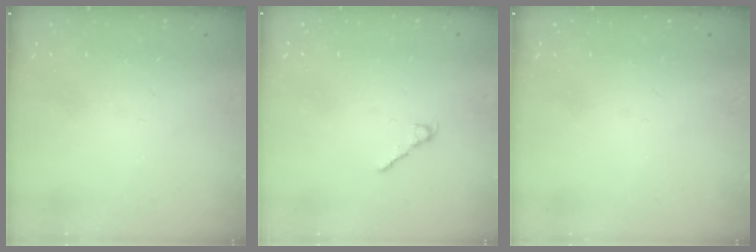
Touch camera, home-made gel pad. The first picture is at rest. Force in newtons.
{"total": 1.7, "press": 1.5, "slide": 0.6}
{"total": 0.0}